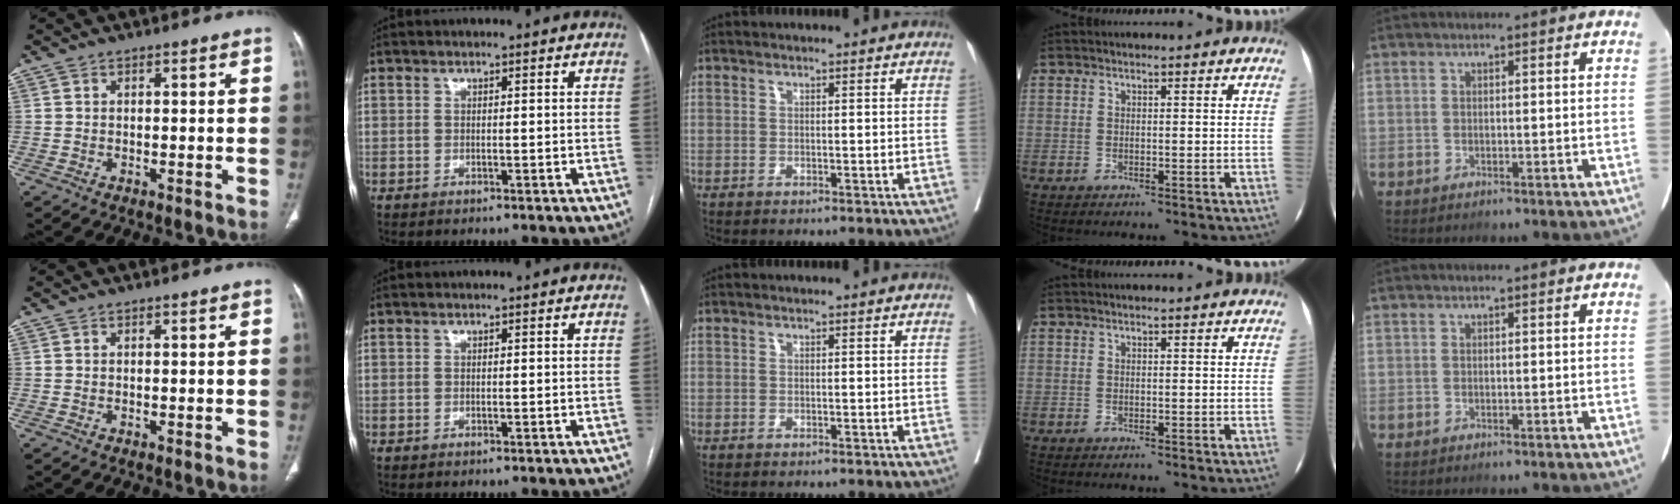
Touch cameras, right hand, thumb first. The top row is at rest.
{}